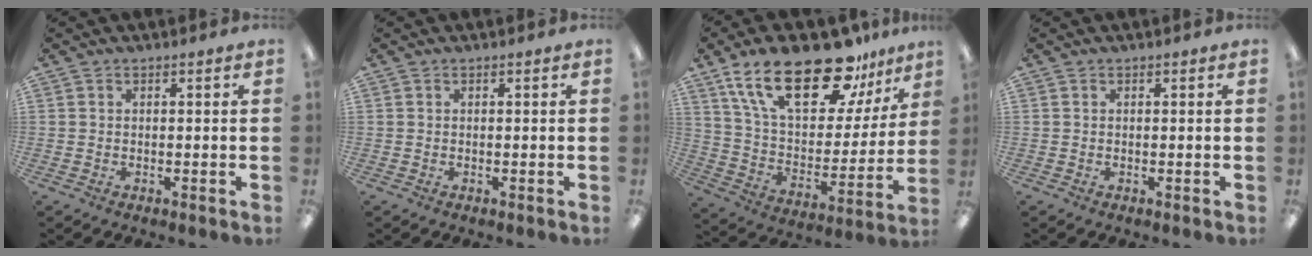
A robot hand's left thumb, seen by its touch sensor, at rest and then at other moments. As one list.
[{"total": 0.0}, {"total": 25.9, "force": [17.2, 10.8, 16.1], "torque": [-0.274, -0.095, 0.297]}, {"total": 0.0}]